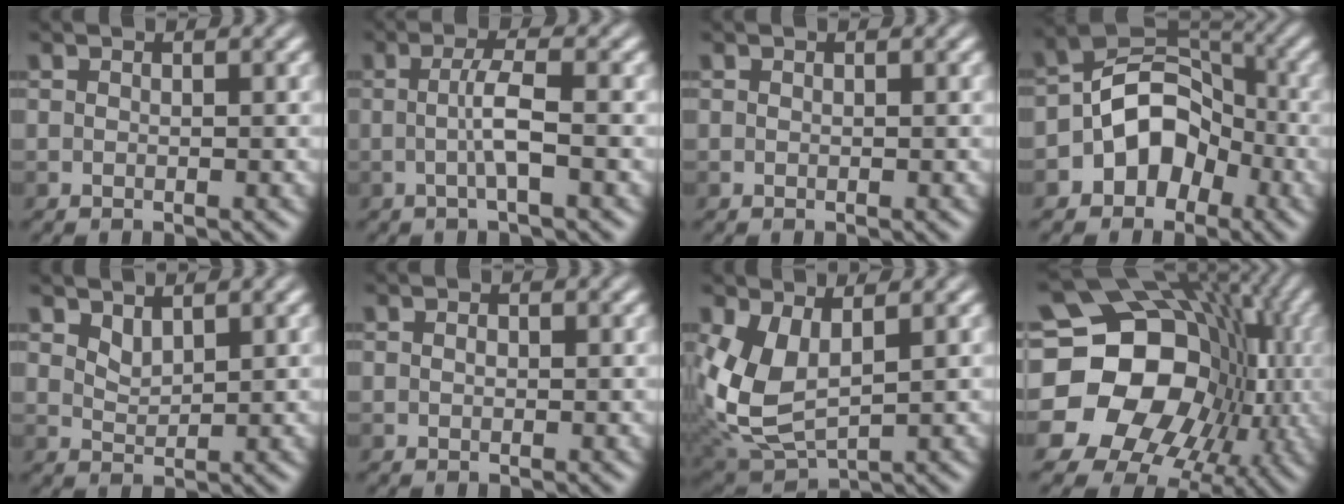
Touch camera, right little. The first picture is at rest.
{"total": 2.2, "force": [-0.6, -0.3, 2.2], "torque": [-0.043, 0.006, -0.011]}
{"total": 0.0}
{"total": 6.8, "force": [-2.8, 5.0, 3.6], "torque": [-0.026, 0.016, -0.070]}
{"total": 1.2, "force": [1.1, 0.3, 0.5], "torque": [-0.013, -0.002, 0.029]}
{"total": 0.8, "force": [0.3, 0.6, 0.5], "torque": [-0.003, 0.007, -0.007]}
{"total": 6.3, "force": [1.2, 3.5, 5.2], "torque": [-0.129, -0.006, 0.028]}
{"total": 19.8, "force": [-1.3, 16.5, 10.9], "torque": [-0.154, 0.005, -0.042]}